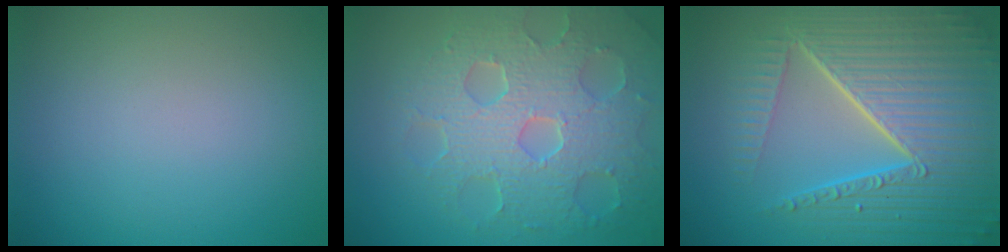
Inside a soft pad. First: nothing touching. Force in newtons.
{"total": 8.2, "press": 5.8, "slide": 5.8}
{"total": 10.5, "press": 6.7, "slide": 8.1}